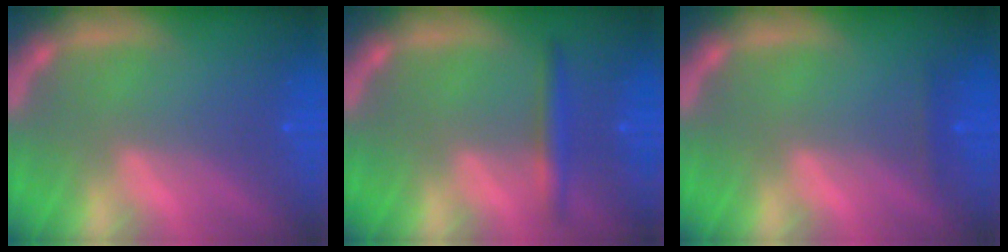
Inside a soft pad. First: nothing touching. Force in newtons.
{"total": 2.4}
{"total": 0.9}